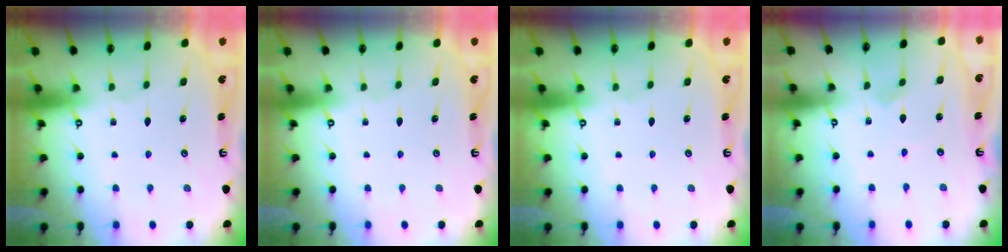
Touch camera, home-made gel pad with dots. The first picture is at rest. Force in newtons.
{"total": 0.0}
{"total": 0.0}
{"total": 1.4, "press": 1.4, "slide": 0.1}